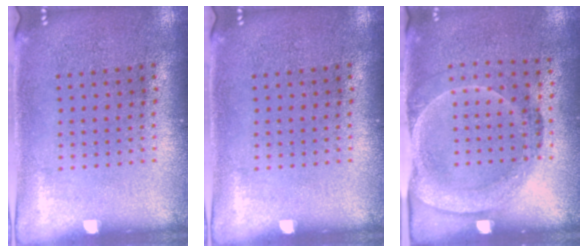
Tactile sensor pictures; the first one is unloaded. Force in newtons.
{"total": 0.0}
{"total": 1.6, "press": 1.2, "slide": 1.1}